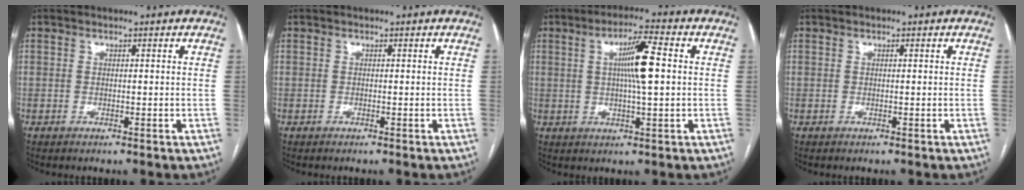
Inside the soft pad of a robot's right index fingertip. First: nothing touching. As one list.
[{"total": 0.0}, {"total": 7.7, "force": [1.1, 0.4, 7.6], "torque": [-0.135, 0.004, 0.015]}, {"total": 0.0}]